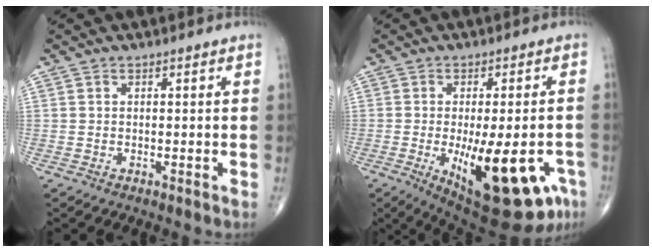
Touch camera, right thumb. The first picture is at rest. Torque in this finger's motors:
{"motor_torque": [2.52, 2.40, 1.16, -1.12, 0.57]}